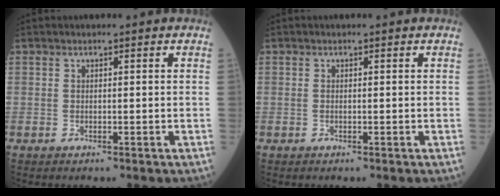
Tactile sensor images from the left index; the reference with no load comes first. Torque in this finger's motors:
{"motor_torque": [-0.02, 0.02, -0.03, 0.00]}